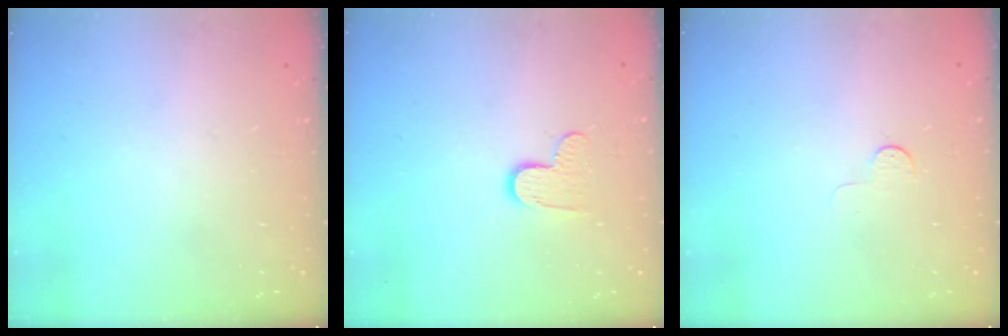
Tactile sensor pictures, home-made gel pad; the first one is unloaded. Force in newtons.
{"total": 7.0, "press": 7.0, "slide": 0.1}
{"total": 3.1, "press": 3.1, "slide": 0.3}